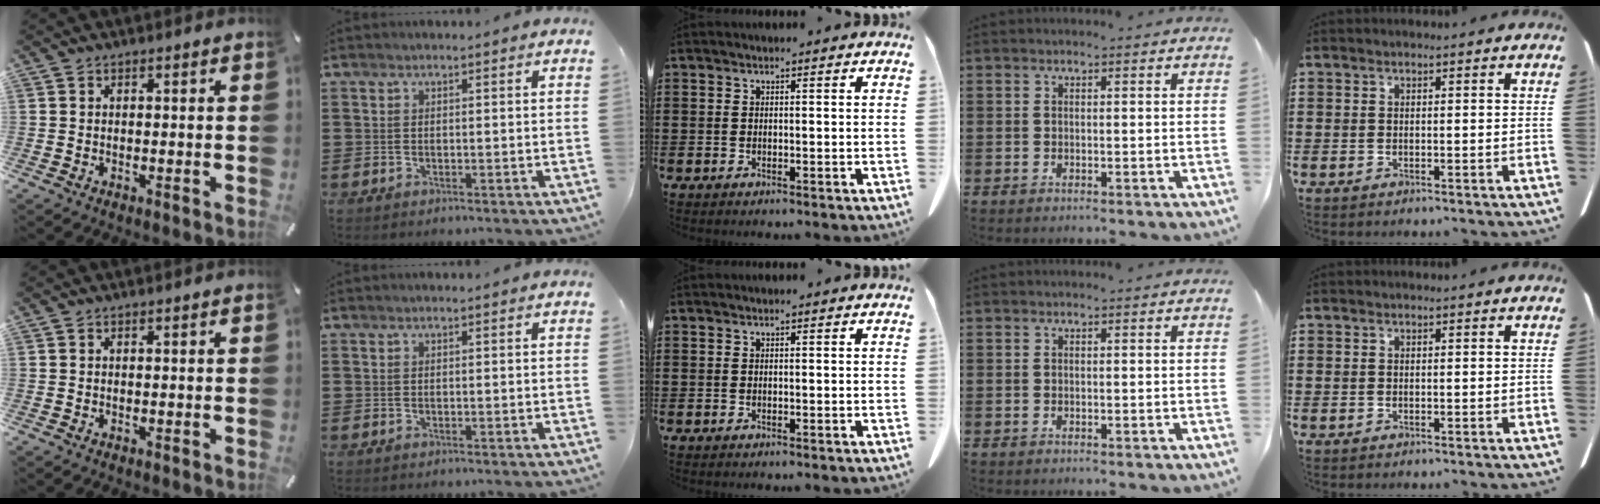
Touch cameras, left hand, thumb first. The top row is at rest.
{}